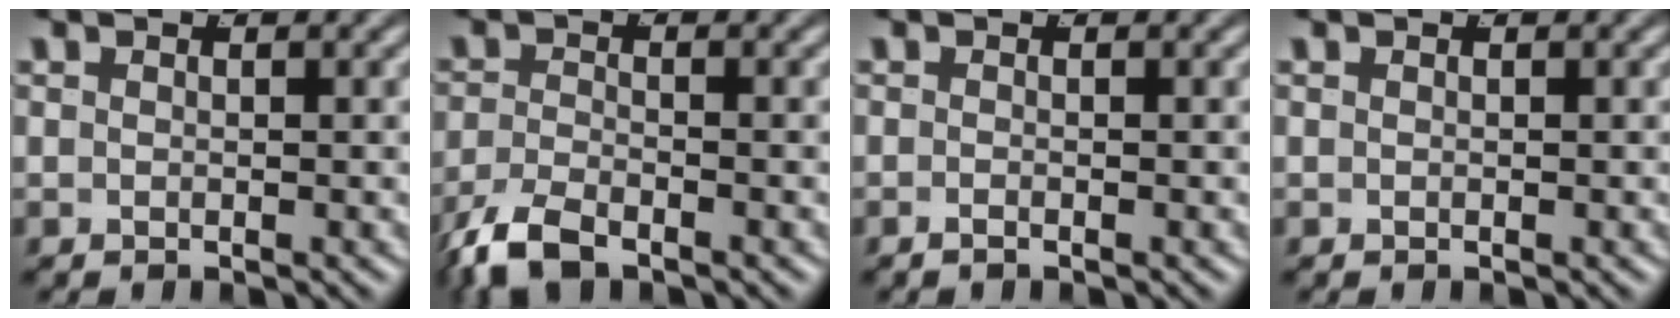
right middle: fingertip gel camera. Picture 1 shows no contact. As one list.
[{"total": 3.6, "force": [-2.9, 1.1, 1.9], "torque": [-0.045, -0.016, -0.044]}, {"total": 0.7, "force": [-0.6, -0.3, 0.2], "torque": [-0.004, -0.004, -0.011]}, {"total": 0.0}]